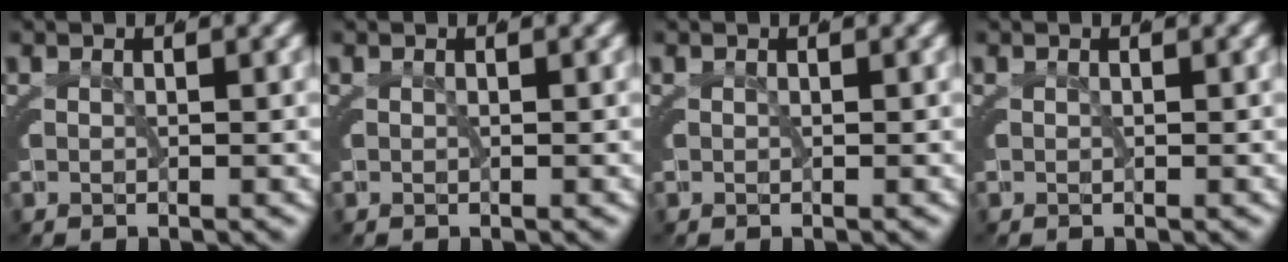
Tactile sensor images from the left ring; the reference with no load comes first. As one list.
[{"total": 0.0}, {"total": 0.0}, {"total": 0.0}]